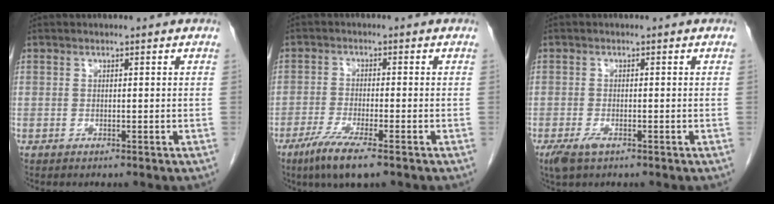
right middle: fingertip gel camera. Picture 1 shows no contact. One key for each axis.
{"total": 6.7, "fx": -4.3, "fy": 0.3, "fz": 5.1, "tx": -0.098, "ty": -0.019, "tz": -0.077}
{"total": 2.7, "fx": -1.6, "fy": 1.0, "fz": 2.0, "tx": -0.047, "ty": -0.005, "tz": -0.025}